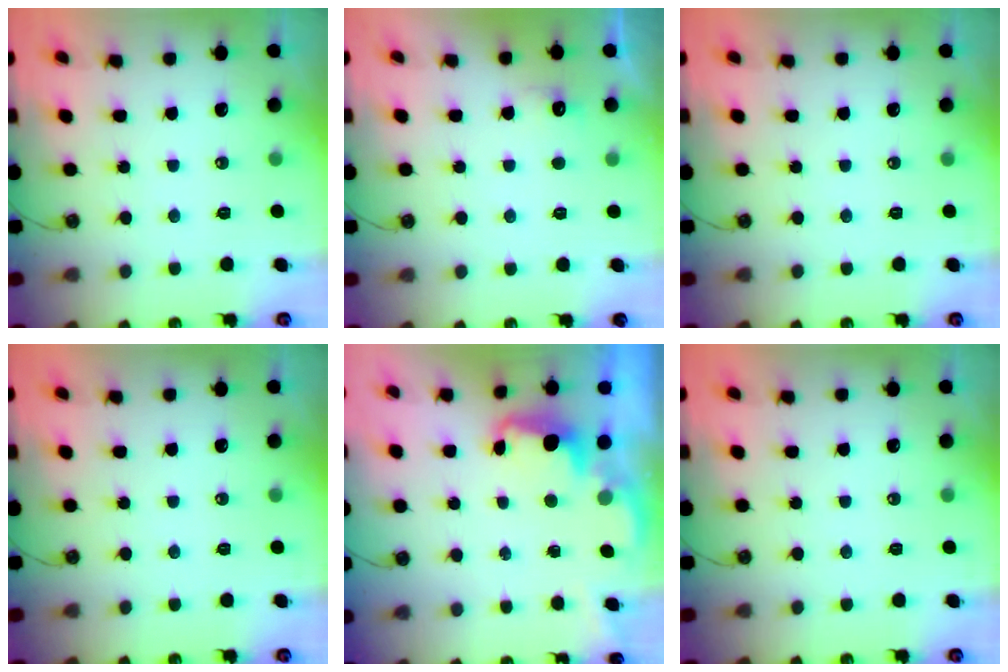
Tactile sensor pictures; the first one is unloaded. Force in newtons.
{"total": 5.4, "press": 5.2, "slide": 1.3}
{"total": 0.0}
{"total": 0.0}
{"total": 2.4, "press": 2.3, "slide": 0.5}
{"total": 0.0}